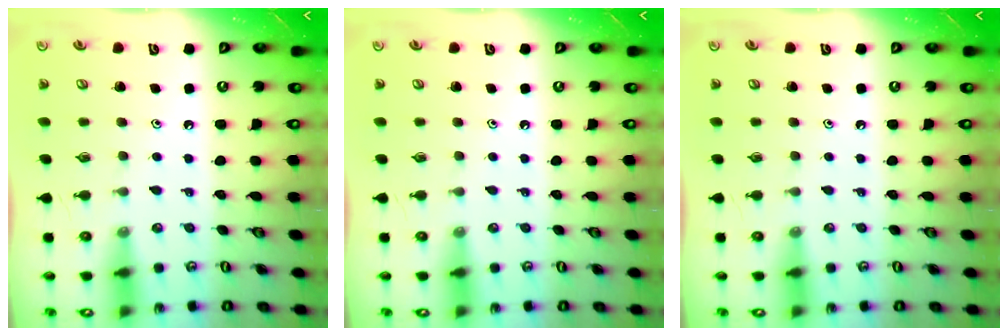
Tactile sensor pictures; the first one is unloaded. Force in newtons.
{"total": 0.0}
{"total": 0.0}